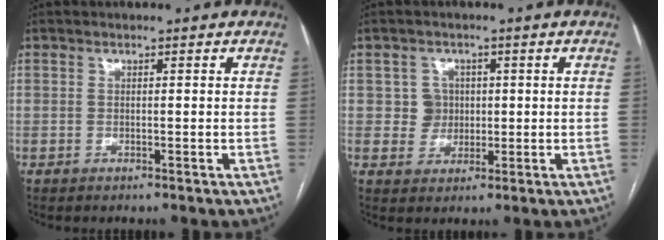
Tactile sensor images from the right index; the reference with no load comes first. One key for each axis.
{"total": 3.4, "fx": 0.5, "fy": 3.4, "fz": 0.3, "tx": 0.002, "ty": 0.010, "tz": 0.010}